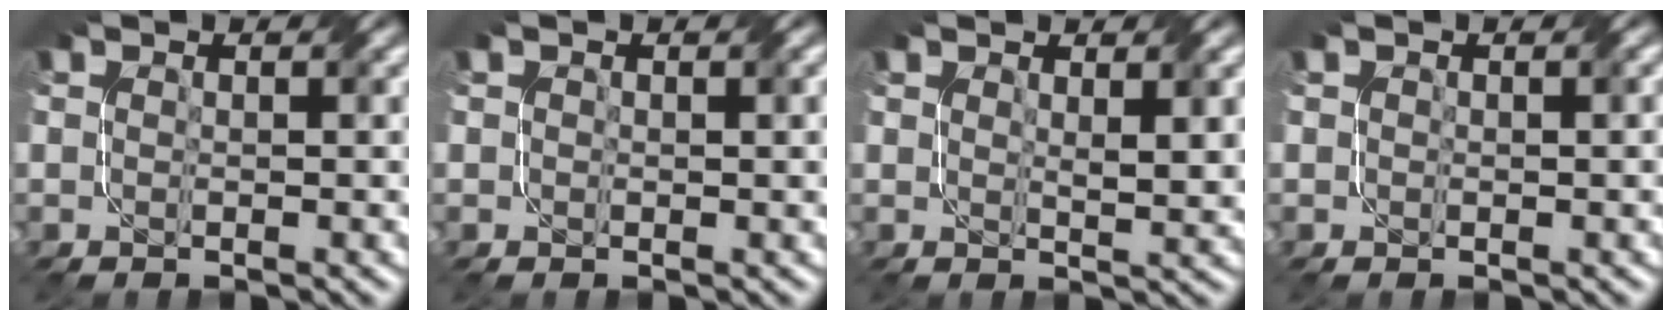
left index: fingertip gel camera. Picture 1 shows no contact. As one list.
[{"total": 1.0, "force": [0.4, 0.7, 0.6], "torque": [-0.008, 0.000, 0.008]}, {"total": 2.2, "force": [1.1, 0.5, 1.9], "torque": [-0.027, -0.003, 0.025]}, {"total": 1.0, "force": [0.3, 0.6, 0.7], "torque": [-0.008, -0.001, 0.006]}]